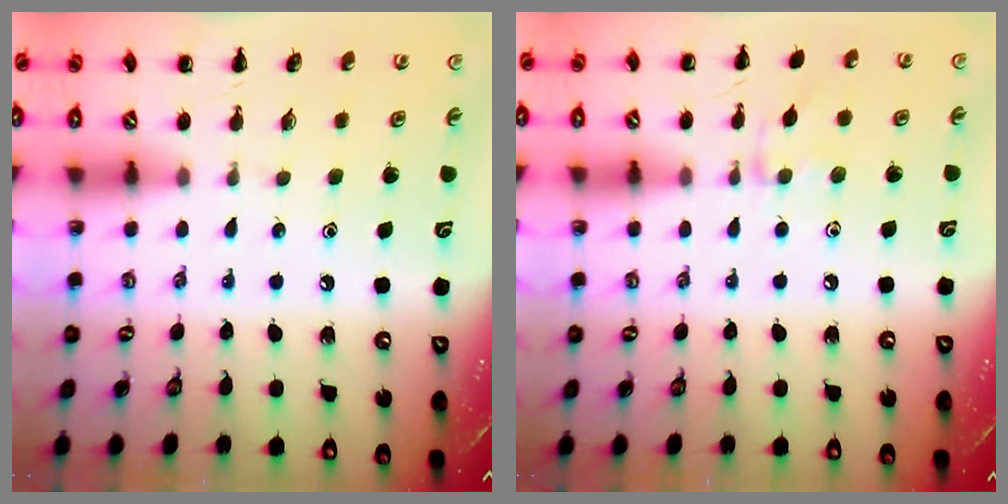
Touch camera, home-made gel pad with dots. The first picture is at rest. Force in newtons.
{"total": 5.3, "press": 5.2, "slide": 0.9}